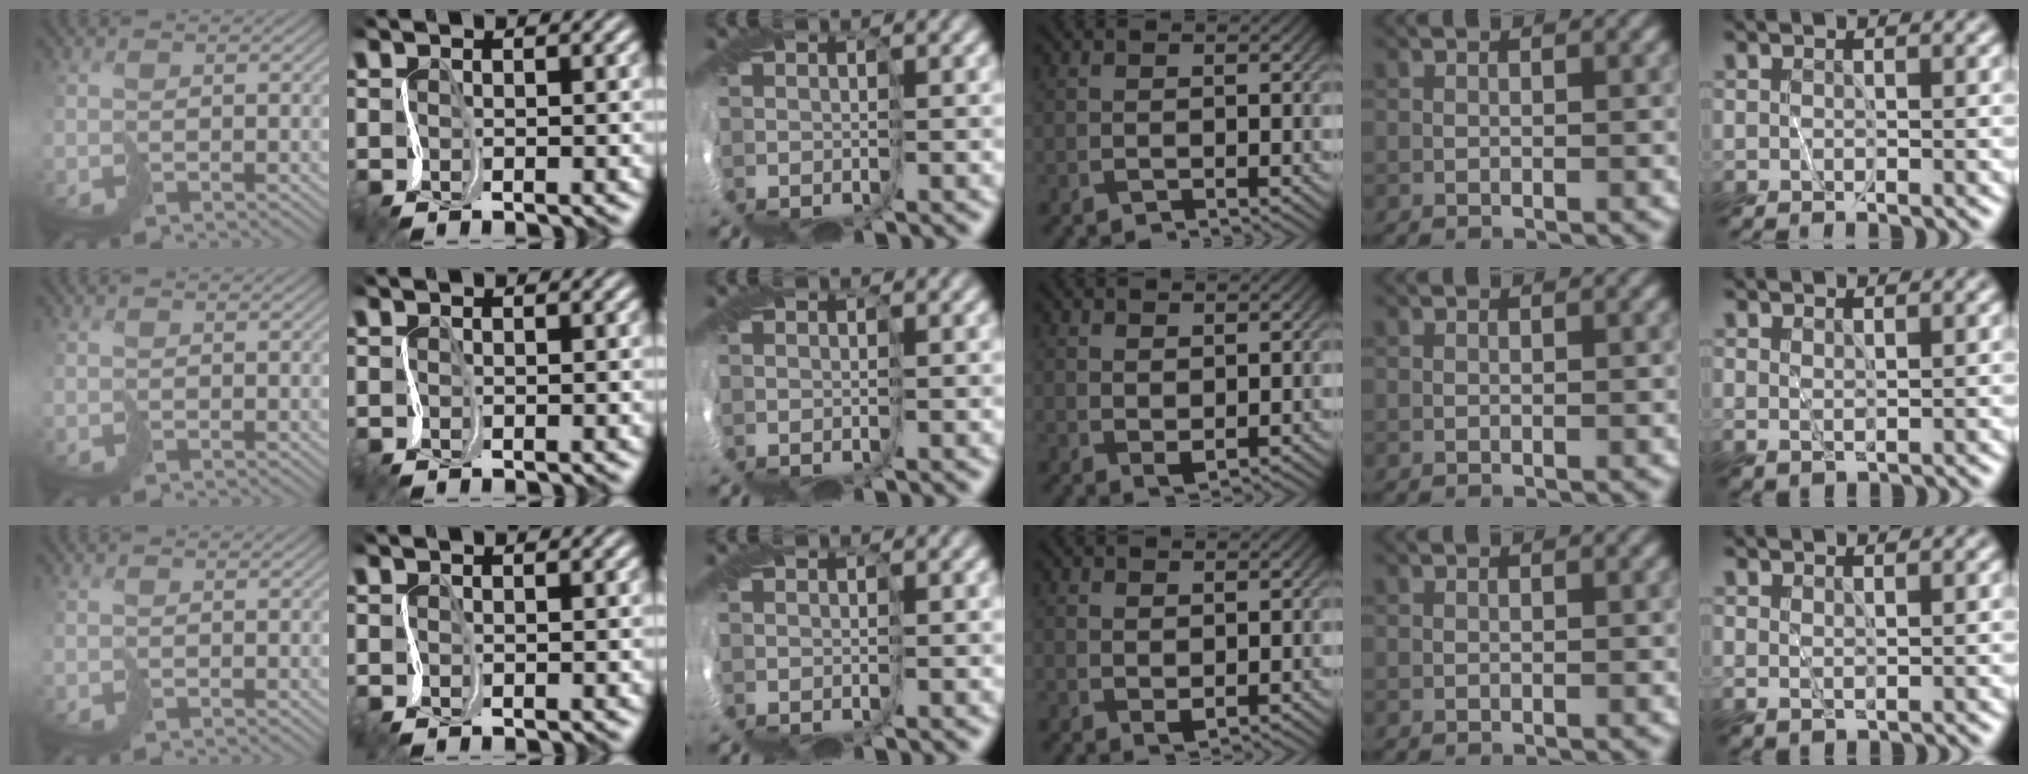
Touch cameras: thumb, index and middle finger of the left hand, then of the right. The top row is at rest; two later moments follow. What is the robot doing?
{"motion": "cut", "object": "bubble wrap"}